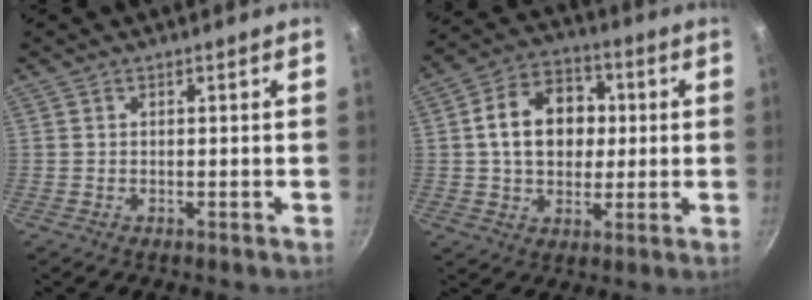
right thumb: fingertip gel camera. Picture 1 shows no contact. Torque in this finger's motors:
{"motor_torque": [1.41, 2.08, 1.01, -0.19, 0.34]}